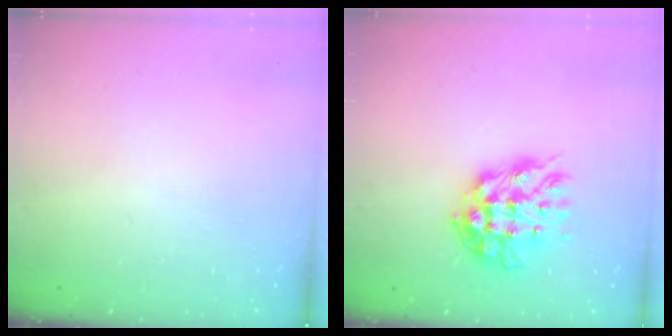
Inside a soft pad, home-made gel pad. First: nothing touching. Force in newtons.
{"total": 12.4, "press": 12.4, "slide": 0.8}